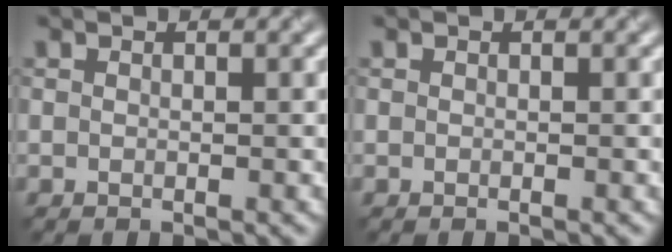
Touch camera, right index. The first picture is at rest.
{"total": 0.0}